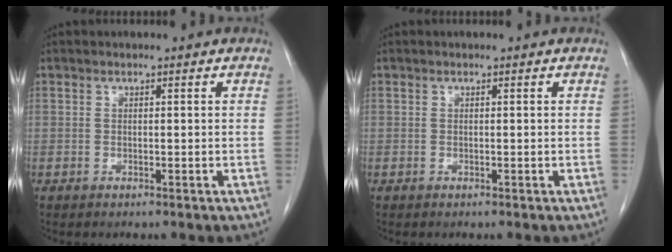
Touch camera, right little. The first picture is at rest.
{"total": 0.0}